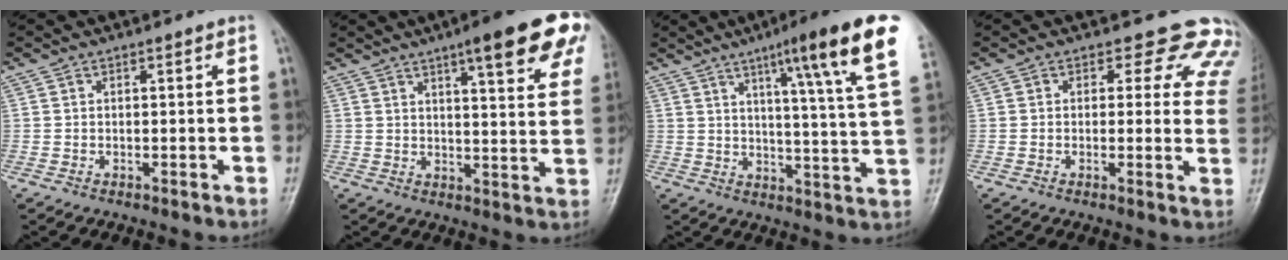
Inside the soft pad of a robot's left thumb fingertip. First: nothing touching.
{"total": 16.8, "force": [9.7, 3.5, 13.3], "torque": [-0.139, -0.033, 0.120]}
{"total": 18.5, "force": [9.8, 1.4, 15.6], "torque": [-0.205, -0.039, 0.128]}
{"total": 10.6, "force": [8.8, 5.3, 2.4], "torque": [0.032, -0.037, 0.063]}